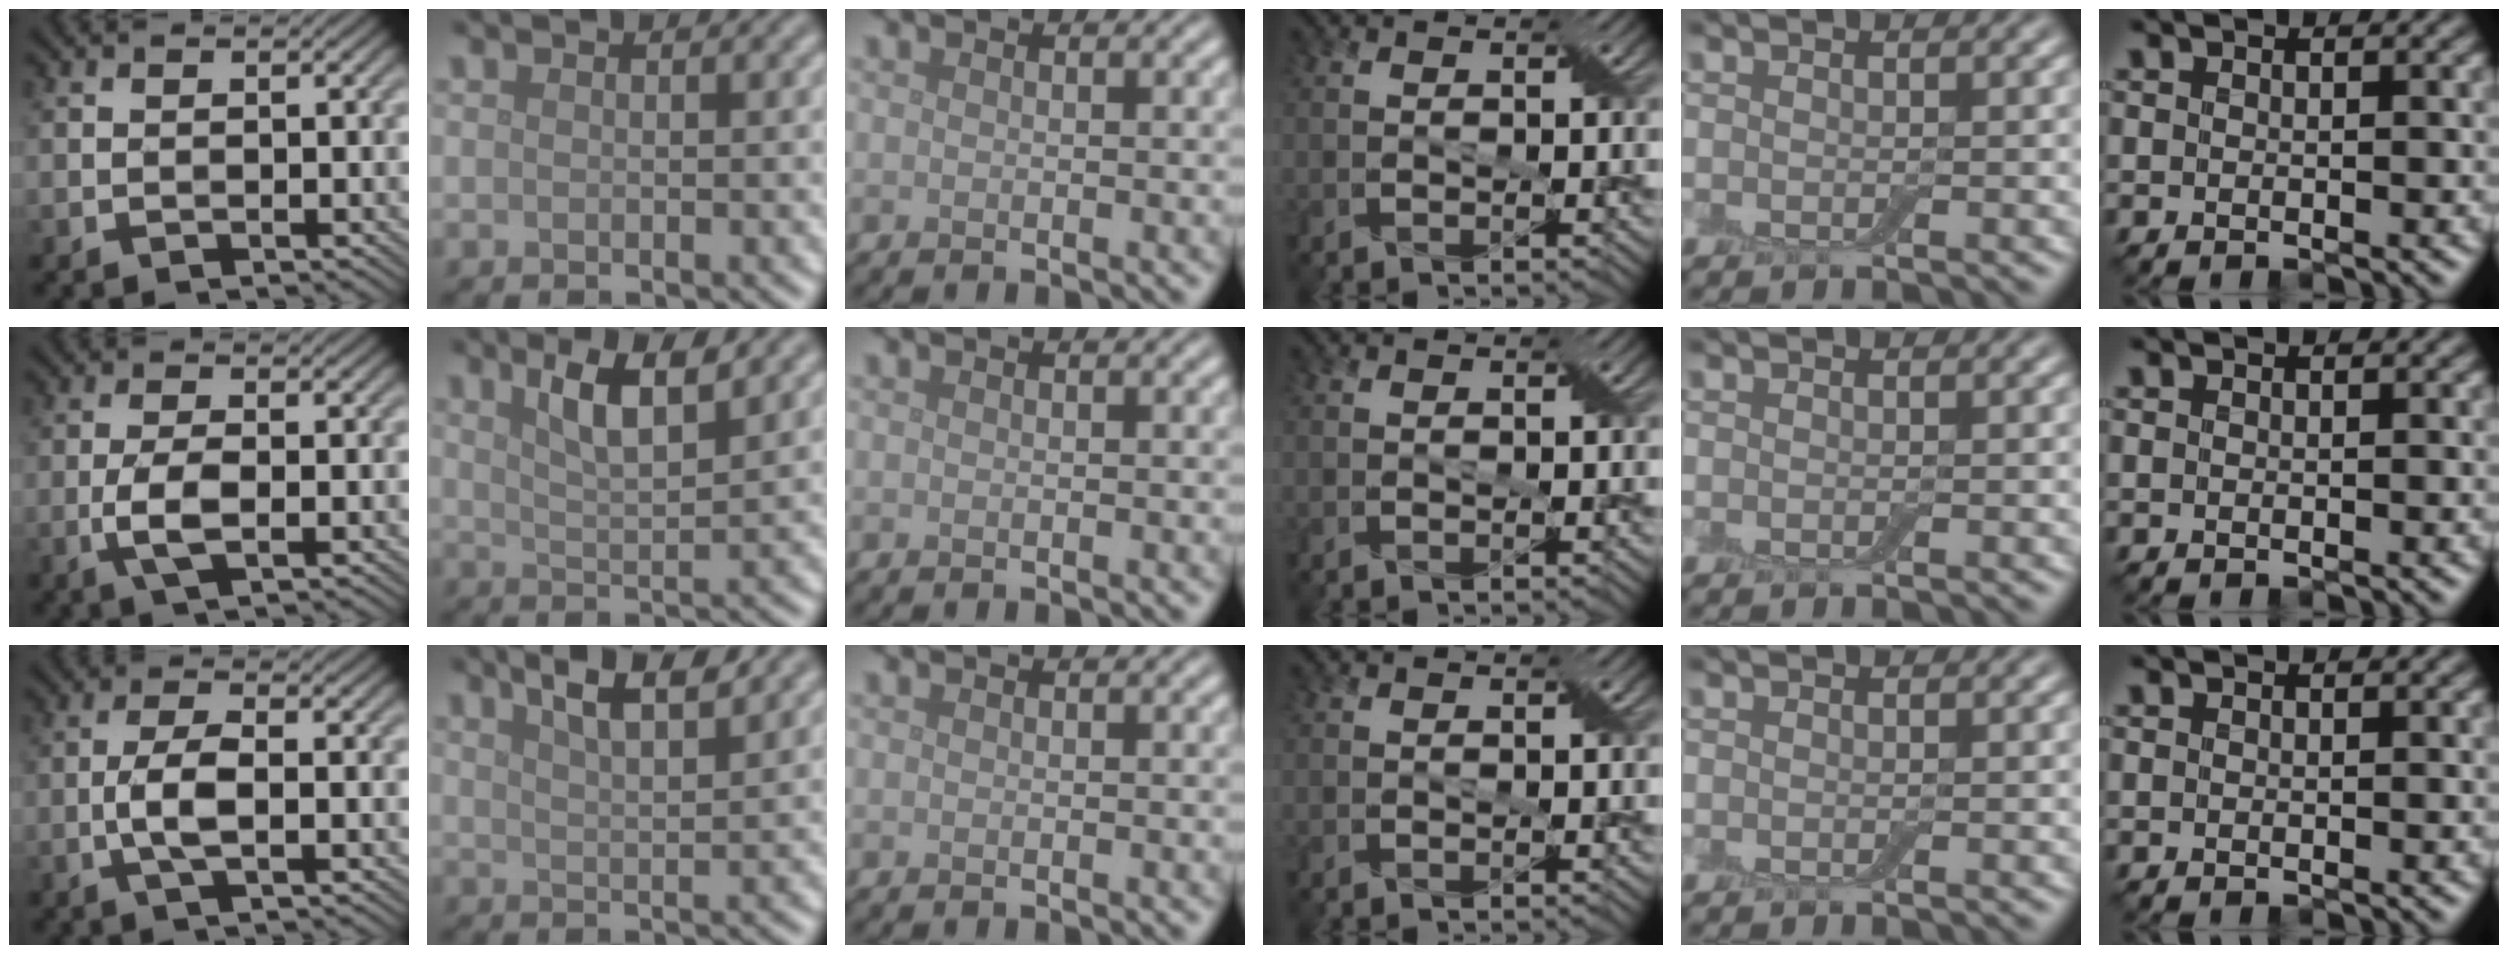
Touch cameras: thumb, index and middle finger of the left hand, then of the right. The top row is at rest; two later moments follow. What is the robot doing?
{"motion": "shake", "object": "box of matches"}